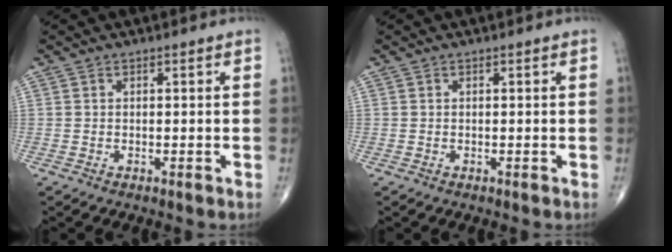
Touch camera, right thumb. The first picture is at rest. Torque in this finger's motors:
{"motor_torque": [0.00, 0.00, 0.00, 0.00, 0.00]}